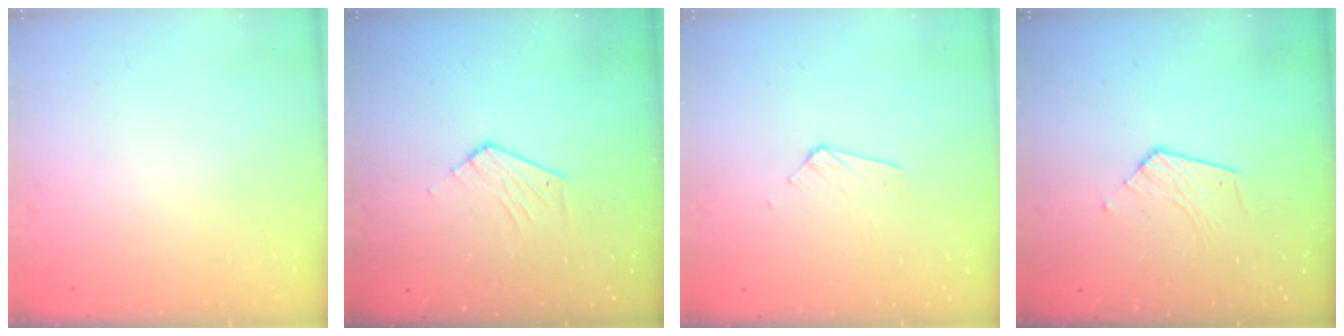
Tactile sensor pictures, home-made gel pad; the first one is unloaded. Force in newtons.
{"total": 4.3, "press": 4.3, "slide": 0.4}
{"total": 3.1, "press": 3.1, "slide": 0.2}
{"total": 5.9, "press": 5.8, "slide": 0.5}